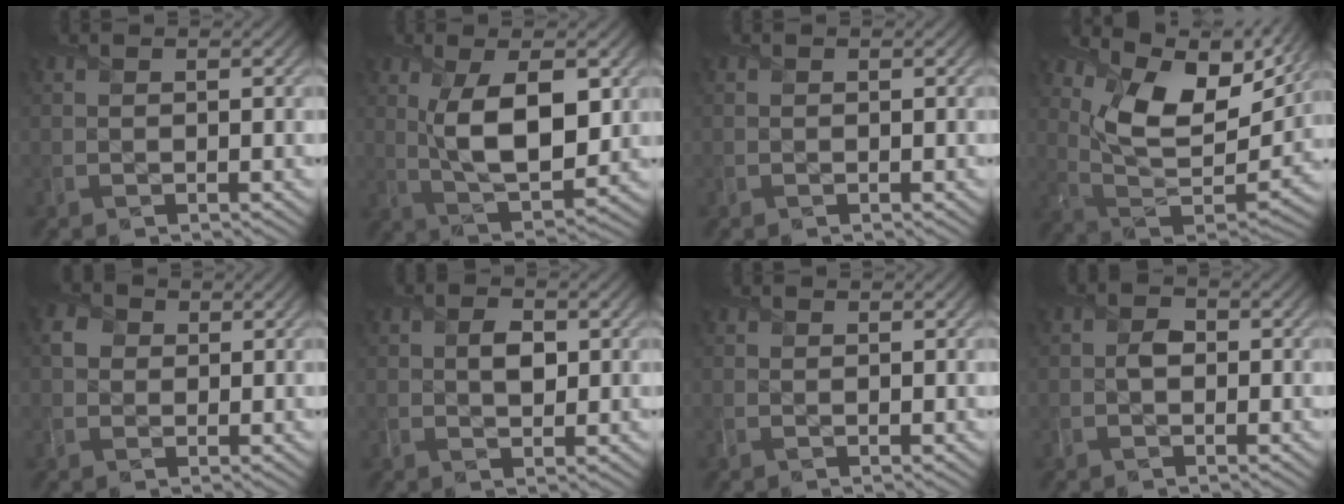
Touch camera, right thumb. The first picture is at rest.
{"total": 10.2, "force": [1.7, 4.7, 8.9], "torque": [-0.172, -0.005, 0.032]}
{"total": 0.0}
{"total": 15.0, "force": [8.5, 7.1, 10.1], "torque": [-0.221, 0.014, 0.151]}
{"total": 2.5, "force": [0.5, 2.3, 1.0], "torque": [-0.029, 0.007, 0.003]}
{"total": 2.6, "force": [0.3, 1.7, 1.9], "torque": [-0.037, -0.004, 0.003]}
{"total": 0.0}
{"total": 1.5, "force": [-0.5, 1.2, 0.8], "torque": [-0.019, -0.001, -0.014]}